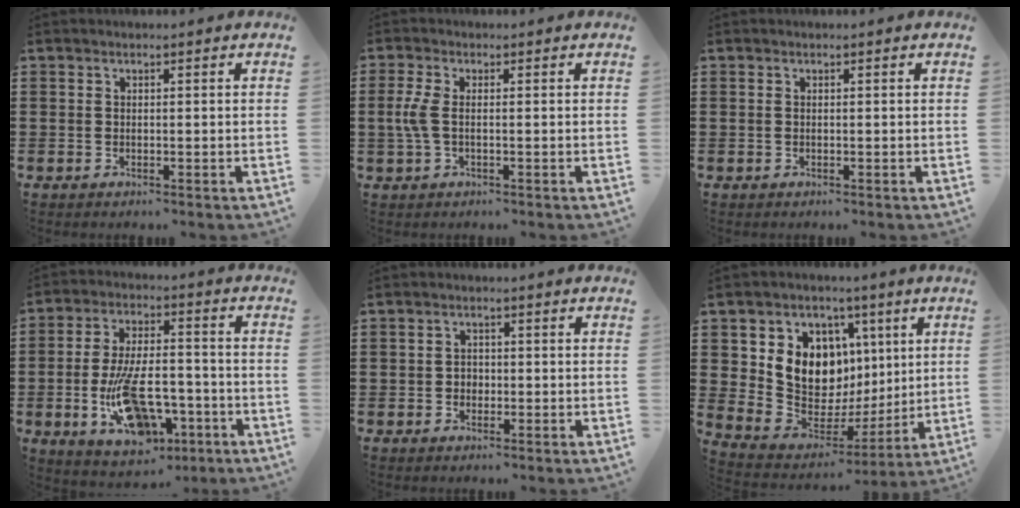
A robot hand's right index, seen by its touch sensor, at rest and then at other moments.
{"total": 3.6, "force": [-0.2, 1.3, 3.4], "torque": [-0.090, -0.009, -0.012]}
{"total": 0.0}
{"total": 12.9, "force": [-4.5, 6.4, 10.2], "torque": [-0.201, 0.006, -0.081]}
{"total": 1.4, "force": [-0.4, 1.2, 0.6], "torque": [-0.014, 0.002, -0.011]}
{"total": 11.2, "force": [3.5, 9.6, 4.5], "torque": [-0.111, -0.033, 0.070]}